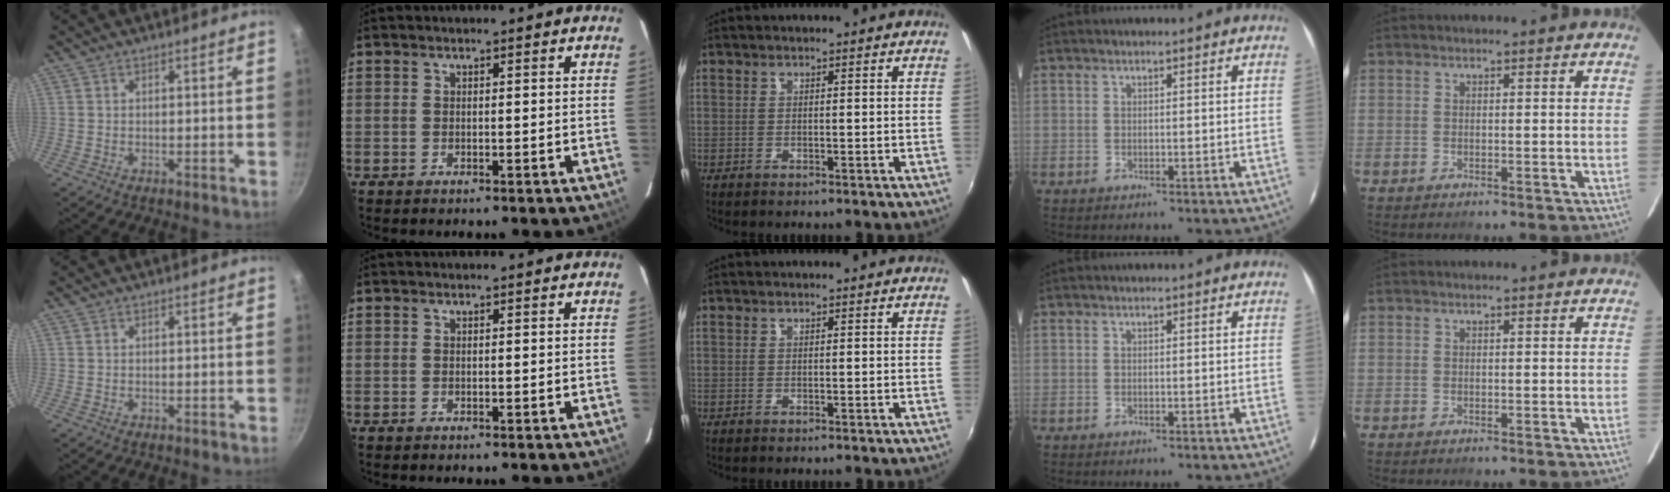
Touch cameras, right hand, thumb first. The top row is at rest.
{}